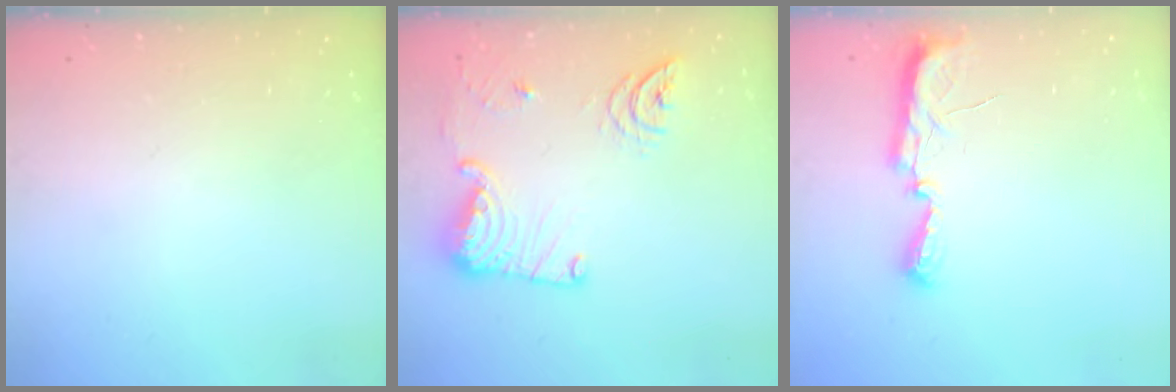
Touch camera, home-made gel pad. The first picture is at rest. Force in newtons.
{"total": 15.7, "press": 15.5, "slide": 2.6}
{"total": 9.4, "press": 8.3, "slide": 4.5}